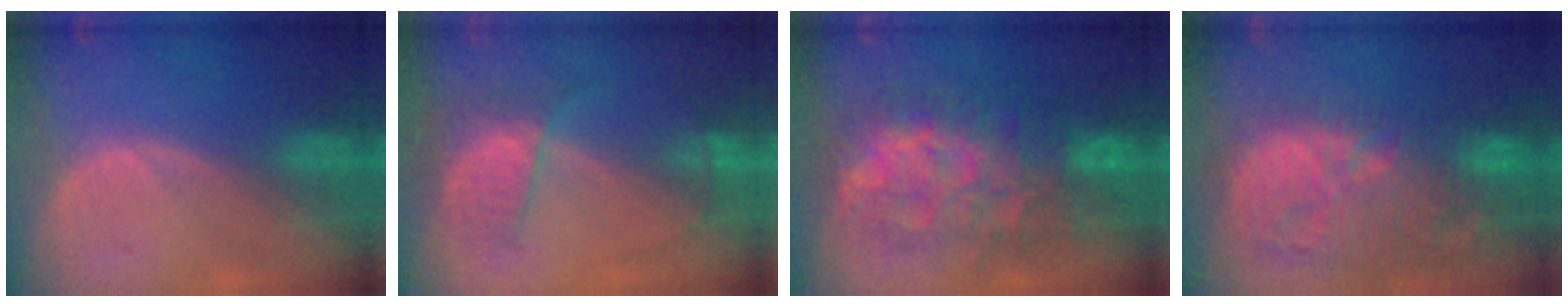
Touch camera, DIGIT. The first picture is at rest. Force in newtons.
{"total": 6.6, "press": 5.7, "slide": 3.2}
{"total": 12.2, "press": 12.2, "slide": 1.1}
{"total": 14.7, "press": 12.8, "slide": 7.2}